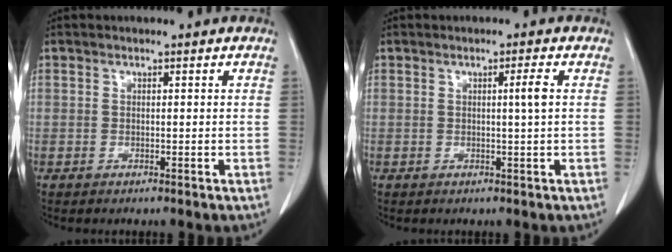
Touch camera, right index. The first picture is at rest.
{"total": 1.9, "force": [0.3, -0.5, 1.8], "torque": [-0.031, -0.001, 0.006]}